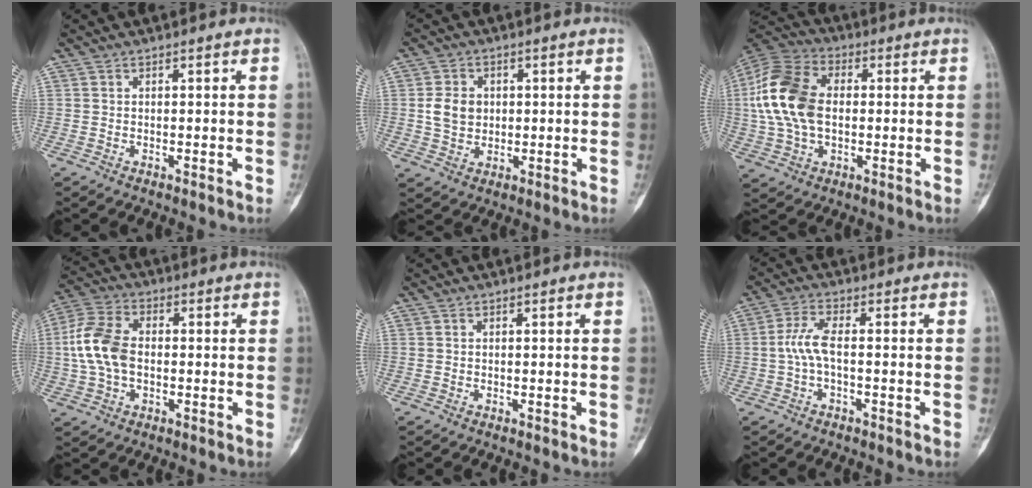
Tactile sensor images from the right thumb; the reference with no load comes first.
{"total": 5.8, "force": [0.6, 4.8, 3.3], "torque": [-0.044, -0.002, 0.012]}
{"total": 16.3, "force": [0.9, 10.5, 12.4], "torque": [-0.252, 0.022, 0.013]}
{"total": 10.8, "force": [-0.2, 6.9, 8.3], "torque": [-0.177, 0.021, -0.009]}
{"total": 0.0}
{"total": 4.8, "force": [-0.7, 1.4, 4.5], "torque": [-0.109, 0.015, -0.018]}